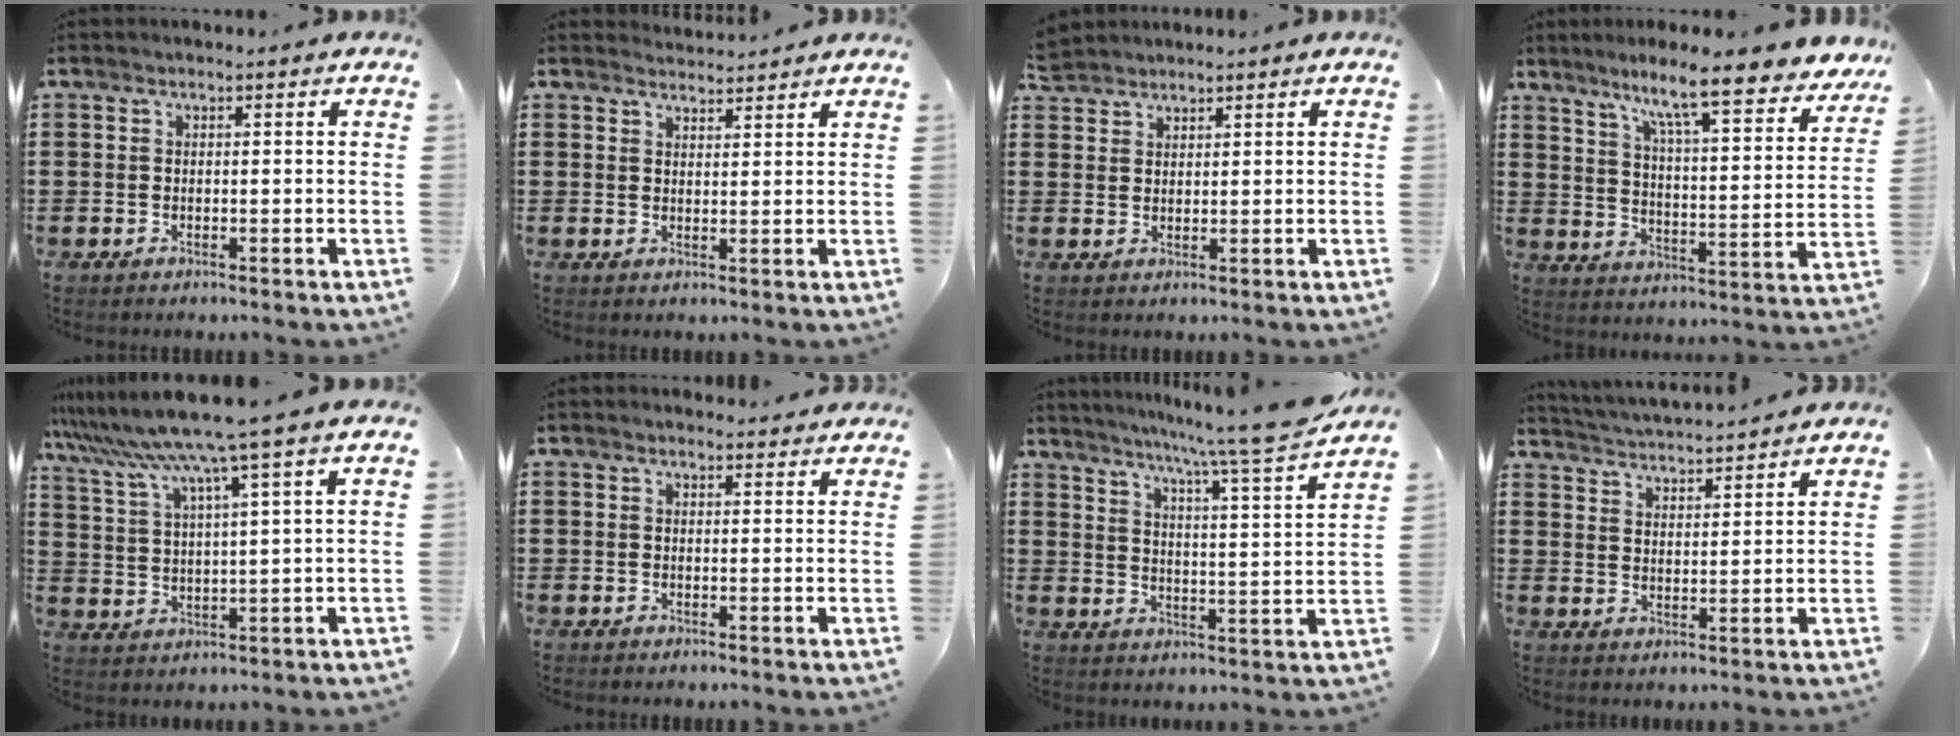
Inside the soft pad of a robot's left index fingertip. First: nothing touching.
{"total": 2.4, "force": [2.4, 0.1, -0.2], "torque": [-0.004, -0.006, 0.047]}
{"total": 2.5, "force": [2.4, 0.7, 0.0], "torque": [-0.008, 0.000, 0.048]}
{"total": 9.8, "force": [8.0, 0.1, 5.5], "torque": [-0.119, -0.054, 0.129]}
{"total": 8.3, "force": [6.7, -1.4, 4.7], "torque": [-0.117, -0.039, 0.108]}
{"total": 1.4, "force": [1.4, 0.5, 0.1], "torque": [0.003, -0.001, 0.025]}
{"total": 7.9, "force": [6.9, -1.6, 3.5], "torque": [-0.078, -0.061, 0.107]}
{"total": 3.3, "force": [3.3, -0.4, 0.0], "torque": [-0.017, -0.024, 0.055]}